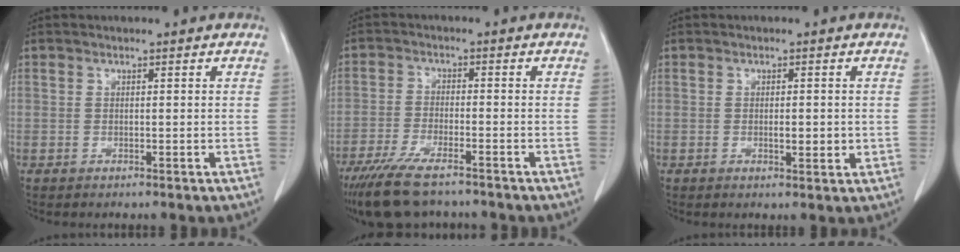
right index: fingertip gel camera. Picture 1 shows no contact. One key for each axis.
{"total": 10.5, "fx": -8.1, "fy": 2.6, "fz": 6.1, "tx": -0.110, "ty": -0.024, "tz": -0.136}
{"total": 2.7, "fx": -0.1, "fy": 1.0, "fz": 2.6, "tx": -0.040, "ty": -0.003, "tz": 0.000}